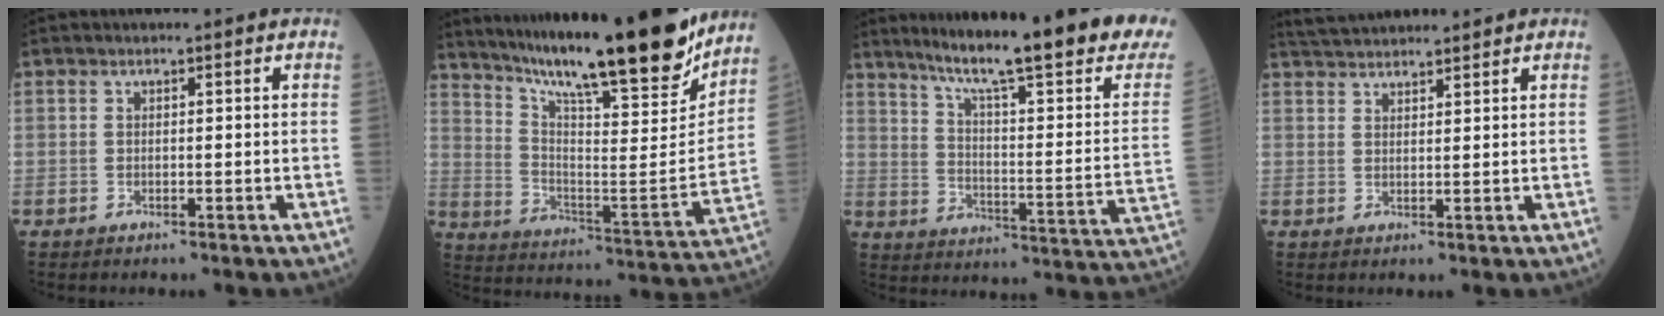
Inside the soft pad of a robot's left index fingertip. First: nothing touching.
{"total": 25.9, "force": [21.5, 2.3, 14.3], "torque": [-0.244, -0.056, 0.318]}
{"total": 26.5, "force": [21.0, 0.9, 16.1], "torque": [-0.240, -0.066, 0.278]}
{"total": 8.1, "force": [7.7, 0.9, 2.5], "torque": [-0.049, 0.035, 0.125]}